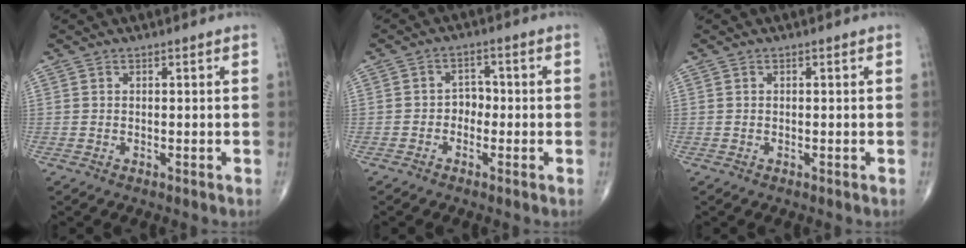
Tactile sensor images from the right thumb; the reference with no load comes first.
{"total": 3.0, "force": [-1.0, 2.4, 1.5], "torque": [-0.002, 0.015, -0.026]}
{"total": 0.0}